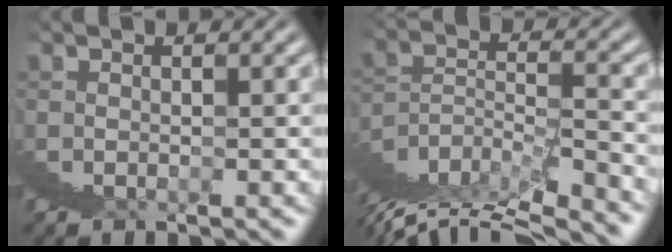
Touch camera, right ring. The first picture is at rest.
{"total": 2.9, "force": [-0.1, 0.8, 2.8], "torque": [-0.015, 0.015, -0.012]}